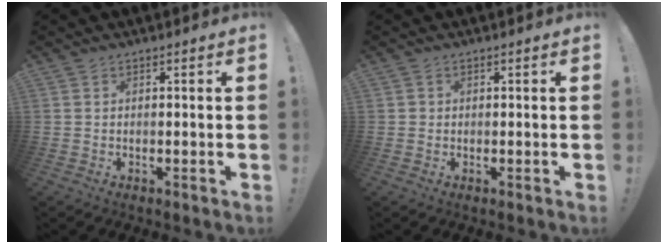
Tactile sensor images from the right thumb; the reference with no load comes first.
{"total": 0.9, "force": [0.1, 0.9, 0.1], "torque": [-0.002, 0.003, 0.001]}